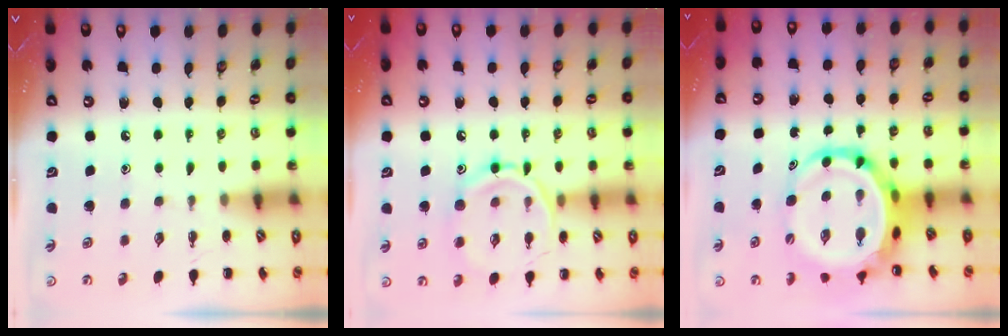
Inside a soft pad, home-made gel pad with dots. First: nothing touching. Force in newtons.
{"total": 13.1, "press": 13.1, "slide": 0.8}
{"total": 10.2, "press": 9.8, "slide": 2.9}